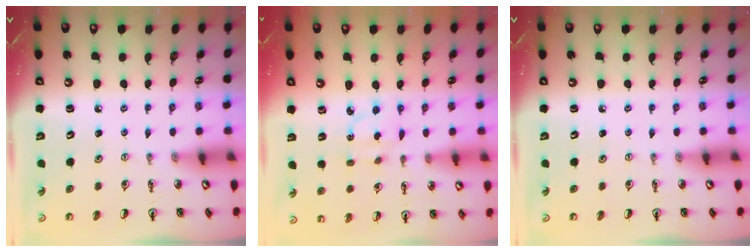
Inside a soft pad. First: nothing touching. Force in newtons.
{"total": 3.8, "press": 3.7, "slide": 0.8}
{"total": 0.0}